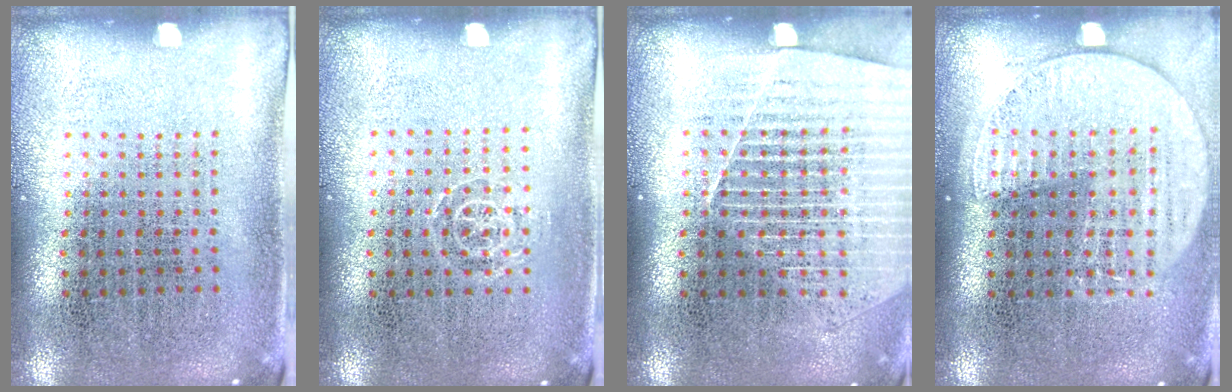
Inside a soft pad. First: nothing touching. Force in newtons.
{"total": 0.6, "press": 0.4, "slide": 0.4}
{"total": 1.3, "press": 1.3, "slide": 0.3}
{"total": 1.5, "press": 1.3, "slide": 0.7}